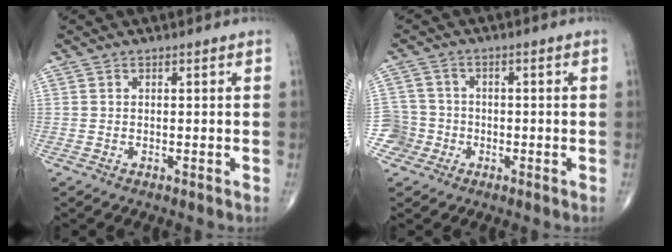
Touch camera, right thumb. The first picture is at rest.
{"total": 5.2, "force": [-2.1, 4.7, -0.3], "torque": [0.031, 0.019, -0.042]}